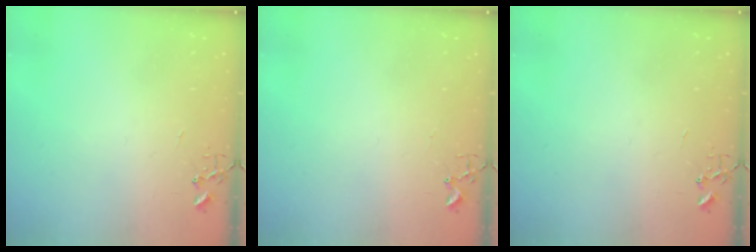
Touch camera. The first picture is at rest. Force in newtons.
{"total": 1.8, "press": 1.8, "slide": 0.2}
{"total": 0.0}